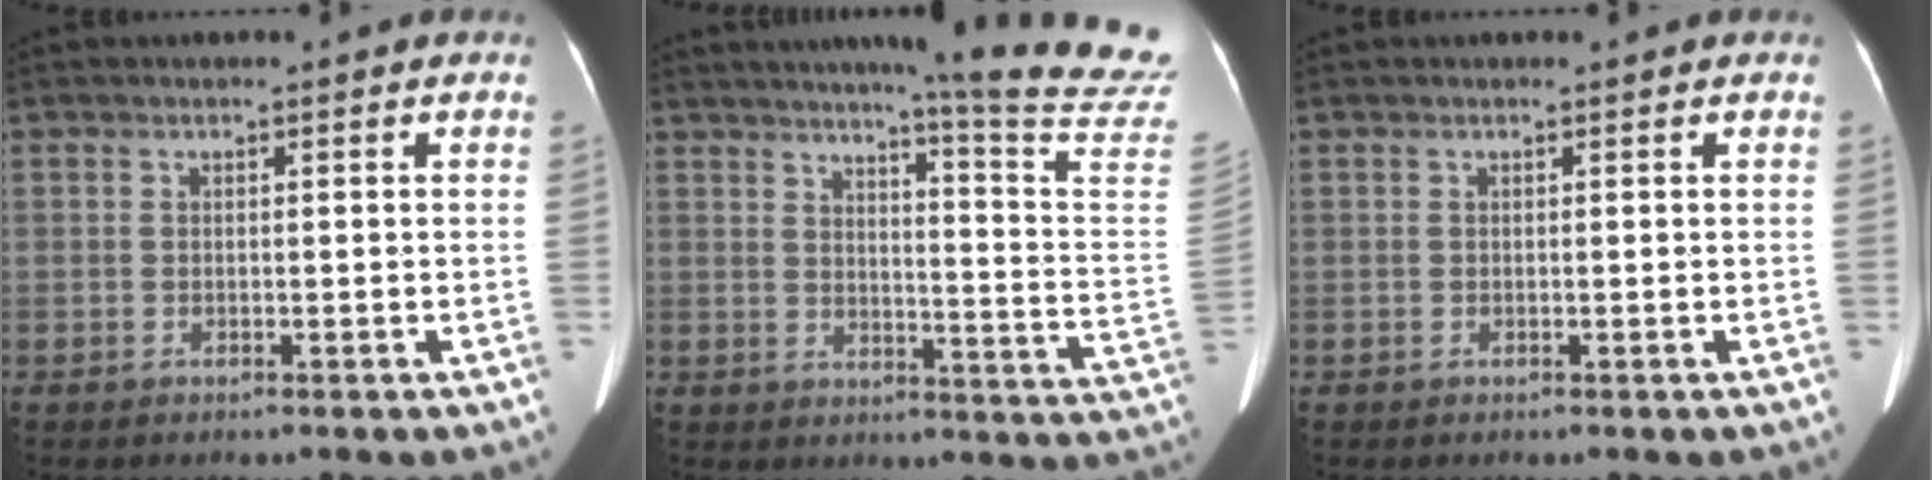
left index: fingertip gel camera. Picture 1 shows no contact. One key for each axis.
{"total": 22.1, "fx": 19.2, "fy": -2.9, "fz": 10.4, "tx": -0.154, "ty": -0.117, "tz": 0.224}
{"total": 0.0}